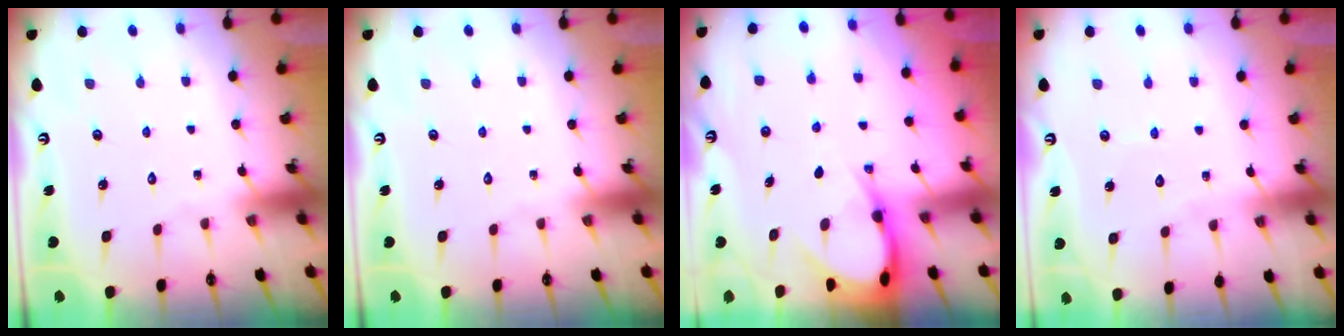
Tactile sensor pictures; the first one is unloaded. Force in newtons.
{"total": 0.0}
{"total": 6.4, "press": 6.4, "slide": 0.8}
{"total": 2.7, "press": 2.7, "slide": 0.2}